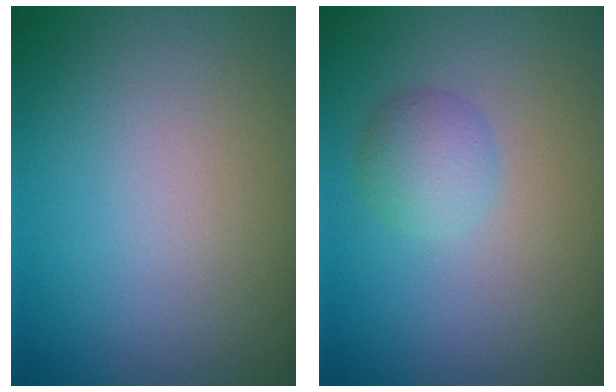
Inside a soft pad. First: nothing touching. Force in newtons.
{"total": 2.3, "press": 2.3, "slide": 0.1}